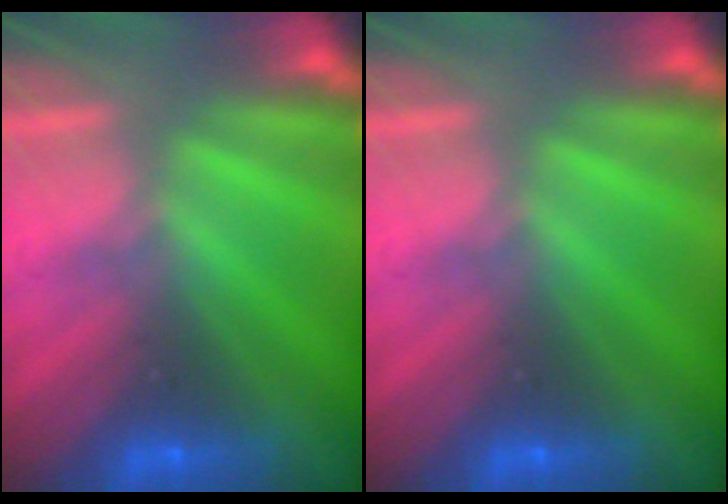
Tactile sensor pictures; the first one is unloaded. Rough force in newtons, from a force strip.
{"total": 0.0}